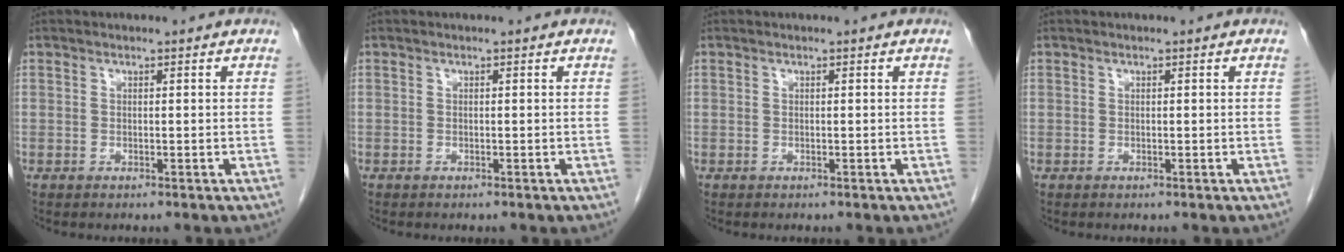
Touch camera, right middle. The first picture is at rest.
{"total": 0.0}
{"total": 0.0}
{"total": 0.0}